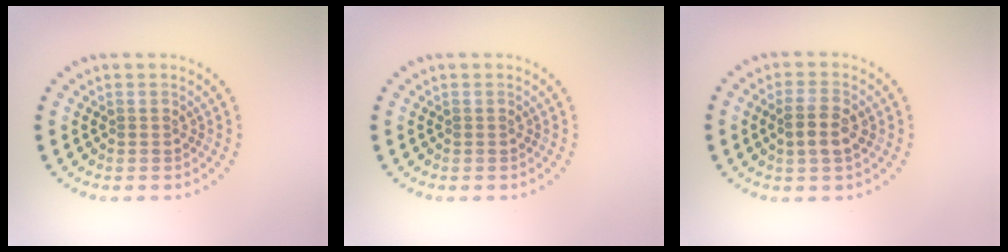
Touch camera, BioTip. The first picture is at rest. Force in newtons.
{"total": 0.0}
{"total": 2.8, "press": 2.8, "slide": 0.4}